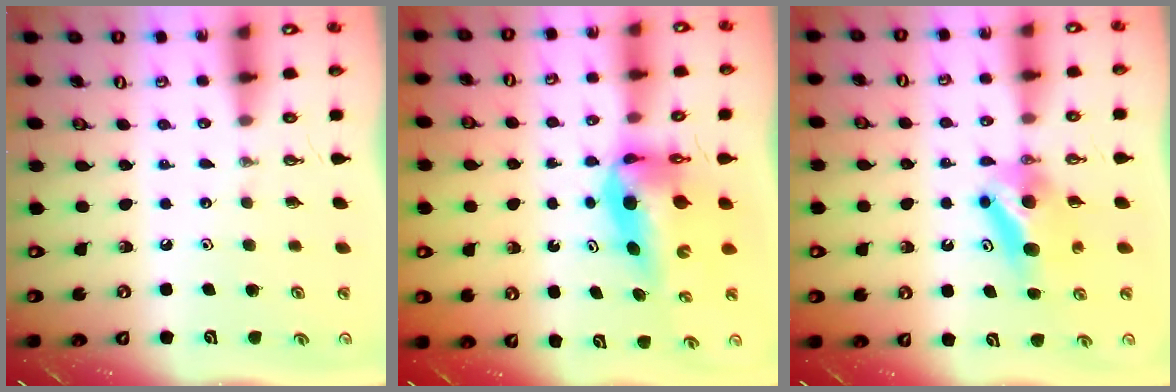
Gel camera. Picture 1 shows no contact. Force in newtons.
{"total": 7.8, "press": 7.1, "slide": 3.3}
{"total": 7.5, "press": 7.1, "slide": 2.3}